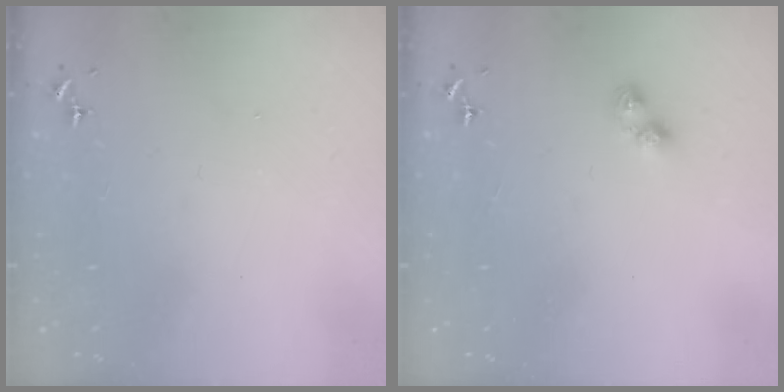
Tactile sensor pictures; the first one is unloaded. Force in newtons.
{"total": 3.5, "press": 3.5, "slide": 0.4}